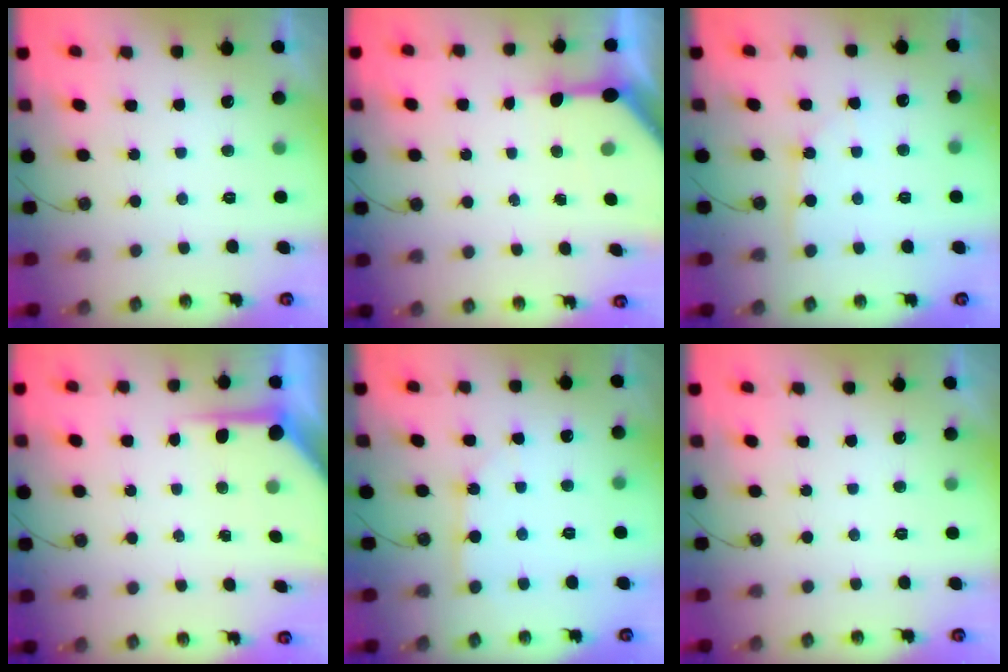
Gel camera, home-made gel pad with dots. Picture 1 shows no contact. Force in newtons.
{"total": 6.7, "press": 6.7, "slide": 0.7}
{"total": 2.6, "press": 2.6, "slide": 0.2}
{"total": 7.2, "press": 7.2, "slide": 0.7}
{"total": 4.1, "press": 4.1, "slide": 0.4}
{"total": 0.0}